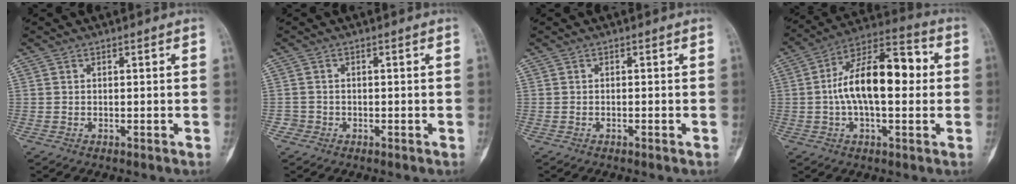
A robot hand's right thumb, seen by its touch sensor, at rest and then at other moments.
{"total": 1.5, "force": [-0.7, 1.3, -0.2], "torque": [0.014, 0.008, -0.020]}
{"total": 0.6, "force": [-0.3, 0.0, 0.5], "torque": [-0.015, 0.004, -0.002]}
{"total": 17.4, "force": [0.8, 8.3, 15.2], "torque": [-0.244, 0.037, 0.005]}